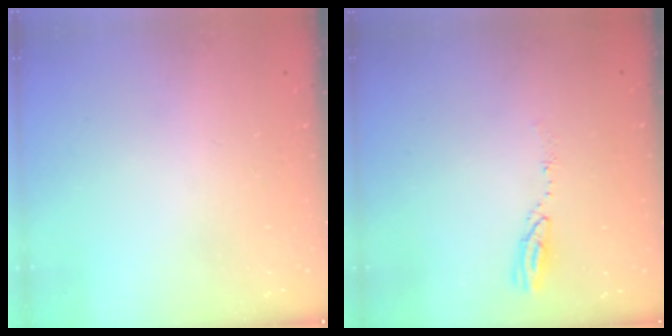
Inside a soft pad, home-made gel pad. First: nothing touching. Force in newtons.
{"total": 4.0, "press": 4.0, "slide": 0.4}